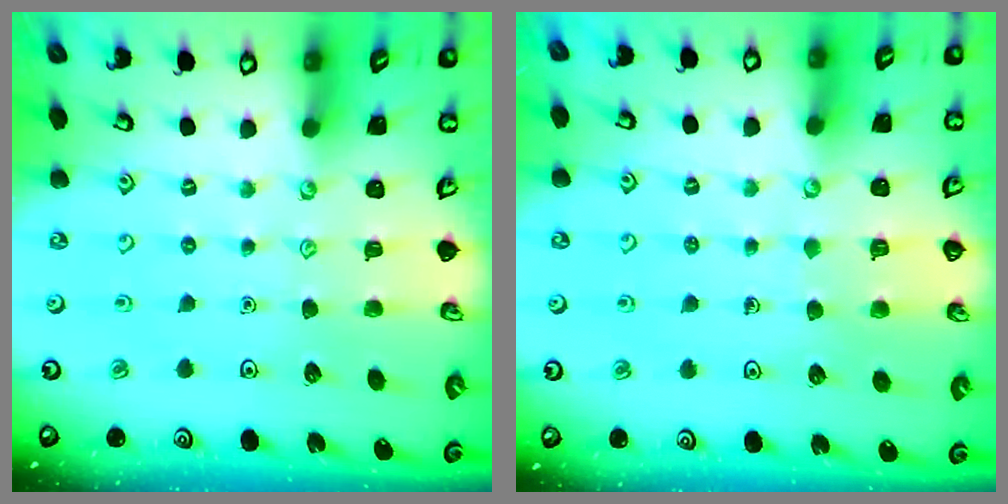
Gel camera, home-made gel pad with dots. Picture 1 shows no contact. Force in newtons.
{"total": 4.9, "press": 4.9, "slide": 0.3}